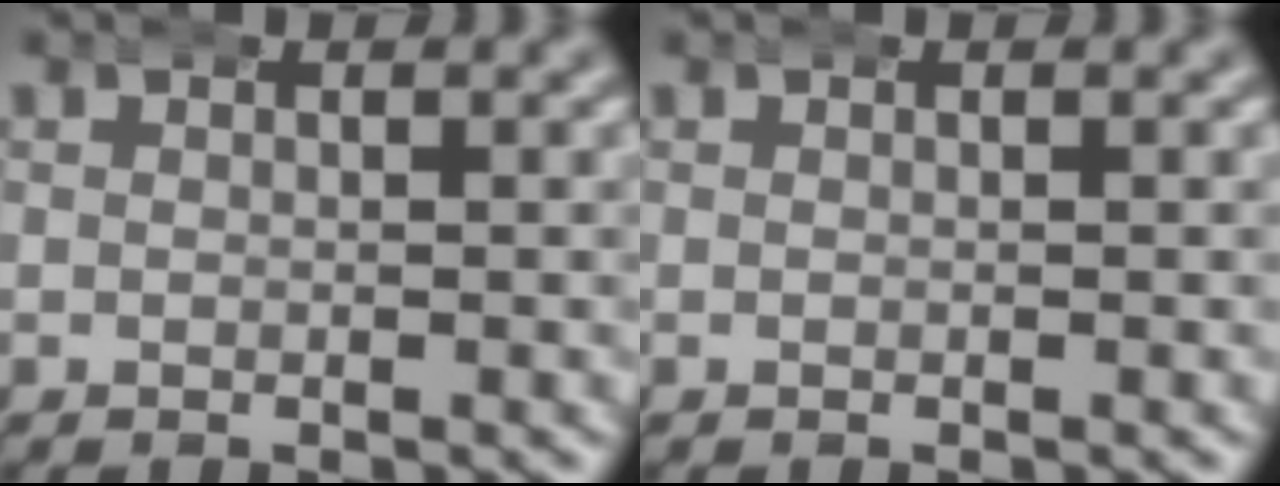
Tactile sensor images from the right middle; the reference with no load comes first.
{"total": 0.0}